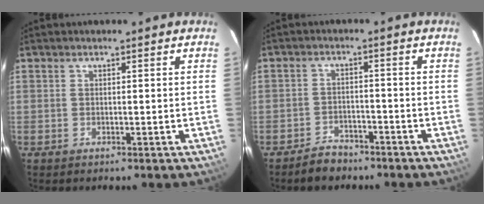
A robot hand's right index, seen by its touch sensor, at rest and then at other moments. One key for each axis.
{"total": 4.8, "fx": -4.0, "fy": 2.5, "fz": 0.8, "tx": -0.031, "ty": 0.014, "tz": -0.060}